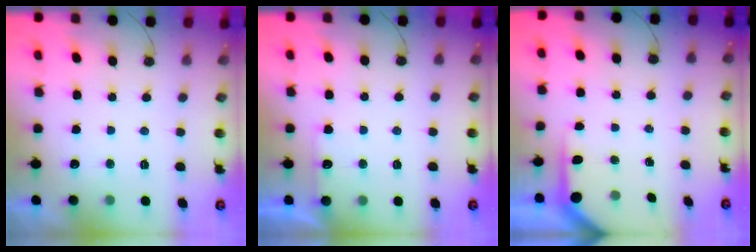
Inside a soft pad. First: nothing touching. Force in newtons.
{"total": 5.0, "press": 4.9, "slide": 0.6}
{"total": 4.0, "press": 3.9, "slide": 0.3}